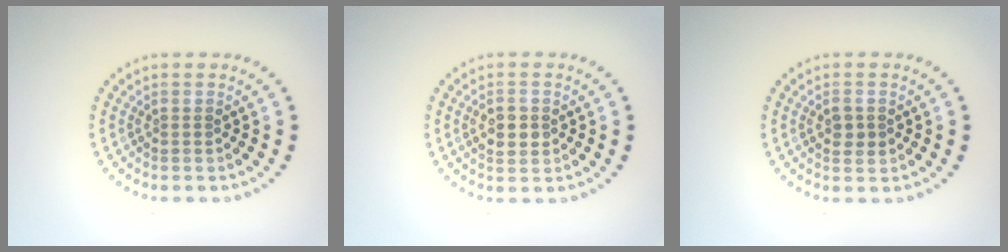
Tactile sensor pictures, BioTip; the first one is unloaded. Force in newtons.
{"total": 2.2, "press": 2.2, "slide": 0.1}
{"total": 1.6, "press": 1.6, "slide": 0.2}